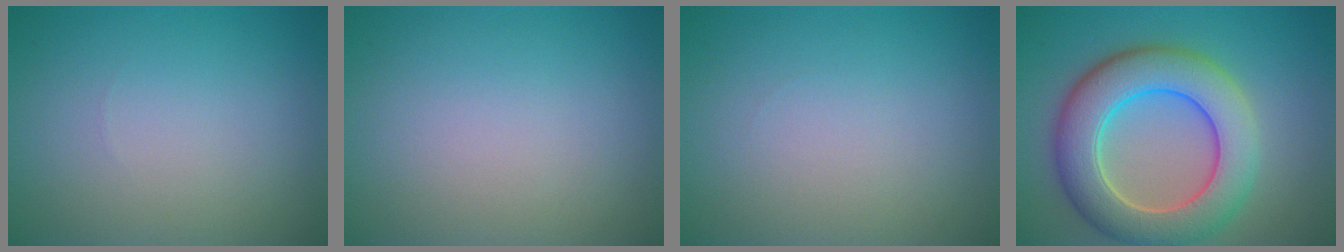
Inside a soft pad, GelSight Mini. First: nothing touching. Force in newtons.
{"total": 0.0}
{"total": 0.0}
{"total": 8.9, "press": 8.9, "slide": 0.3}